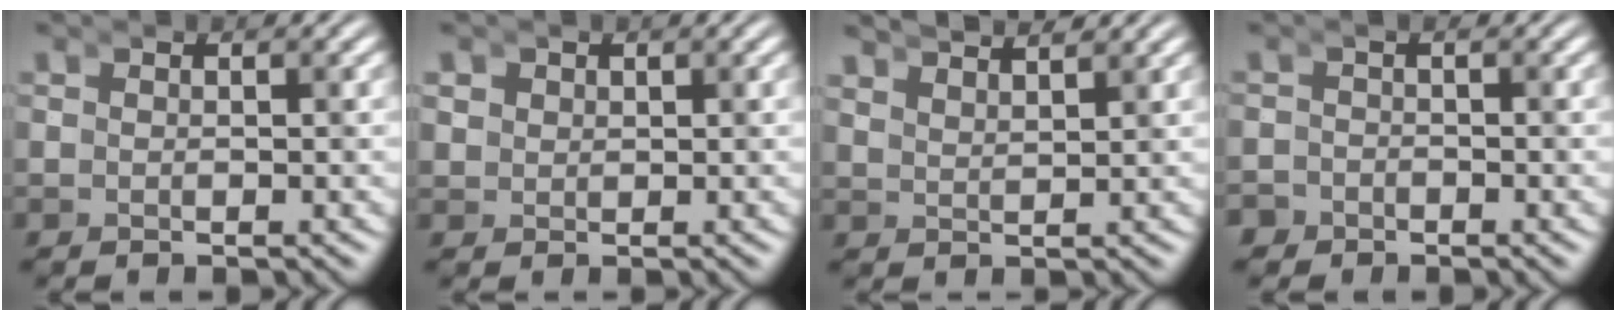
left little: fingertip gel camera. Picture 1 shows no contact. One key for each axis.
{"total": 1.5, "fx": 0.5, "fy": 1.3, "fz": 0.5, "tx": -0.031, "ty": -0.006, "tz": 0.016}
{"total": 2.9, "fx": 2.7, "fy": 0.5, "fz": 0.7, "tx": -0.016, "ty": 0.004, "tz": 0.046}
{"total": 2.1, "fx": -1.7, "fy": 1.0, "fz": -0.8, "tx": -0.004, "ty": -0.013, "tz": -0.033}